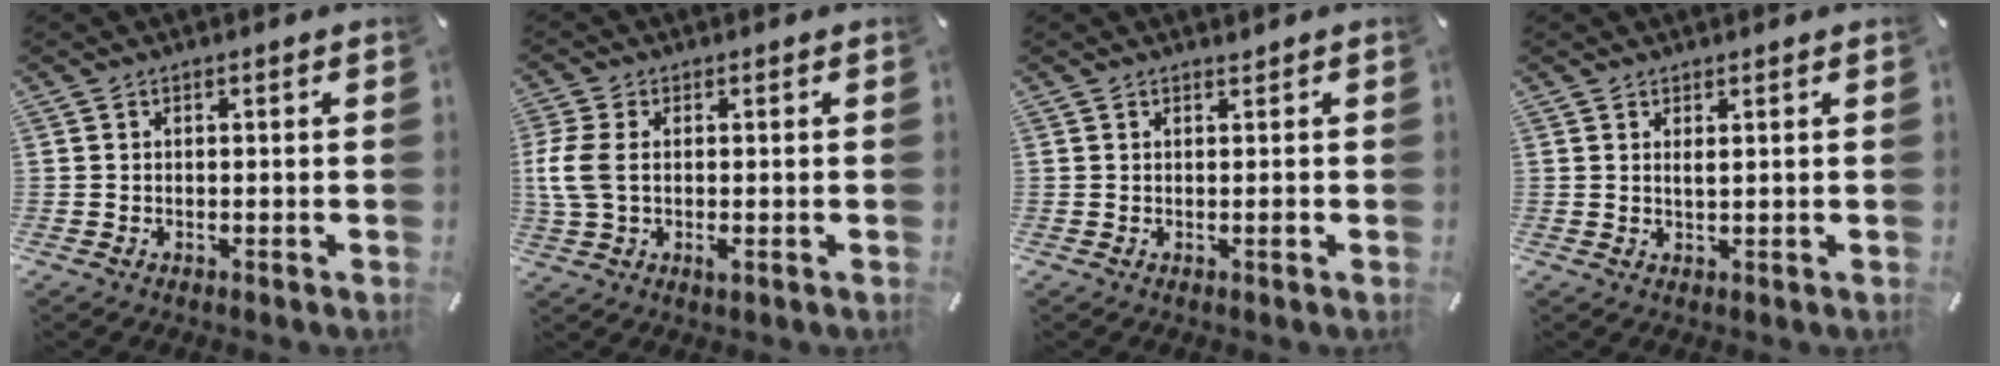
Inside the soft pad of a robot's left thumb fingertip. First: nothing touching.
{"total": 6.8, "force": [-0.1, 3.5, 5.8], "torque": [-0.140, -0.008, -0.007]}
{"total": 0.7, "force": [0.0, 0.1, 0.7], "torque": [-0.006, -0.006, -0.001]}
{"total": 1.3, "force": [0.7, 0.2, 1.1], "torque": [-0.023, -0.001, 0.012]}